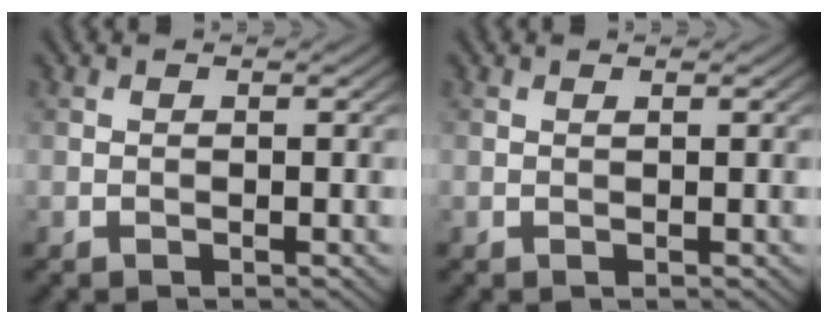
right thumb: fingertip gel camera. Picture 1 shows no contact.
{"total": 0.0}